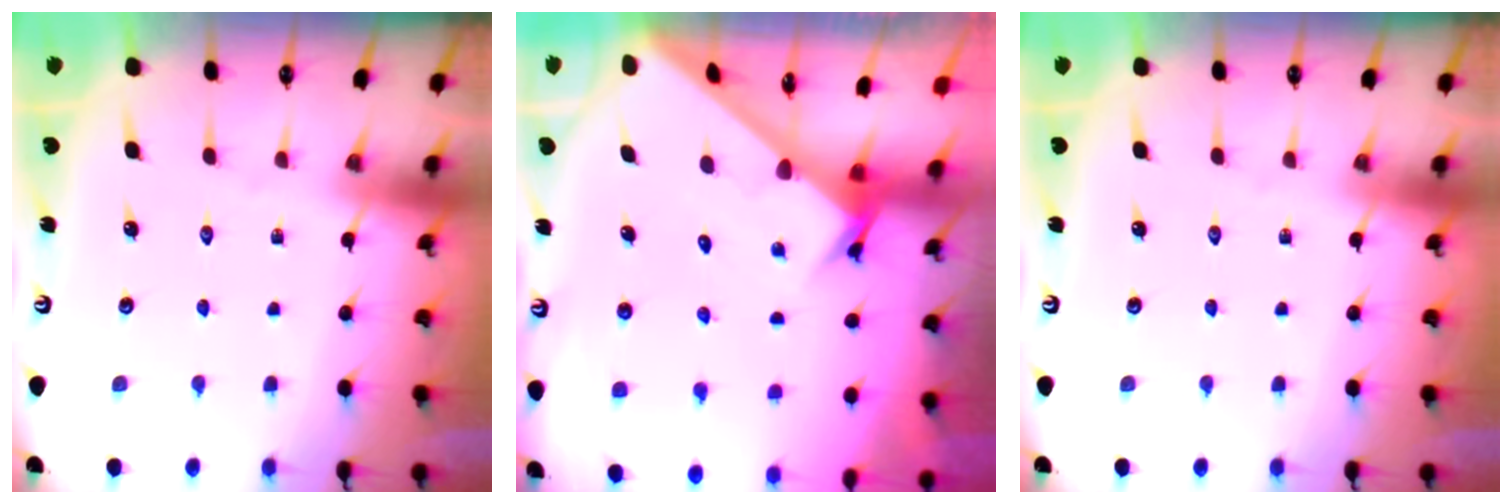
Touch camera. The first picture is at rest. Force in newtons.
{"total": 2.8, "press": 2.8, "slide": 0.3}
{"total": 0.0}